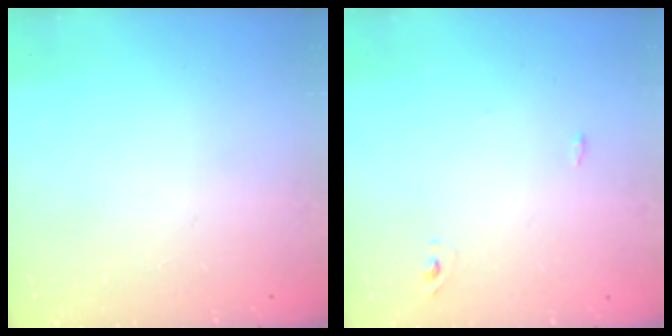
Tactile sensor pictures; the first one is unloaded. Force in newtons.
{"total": 2.4, "press": 2.2, "slide": 1.0}